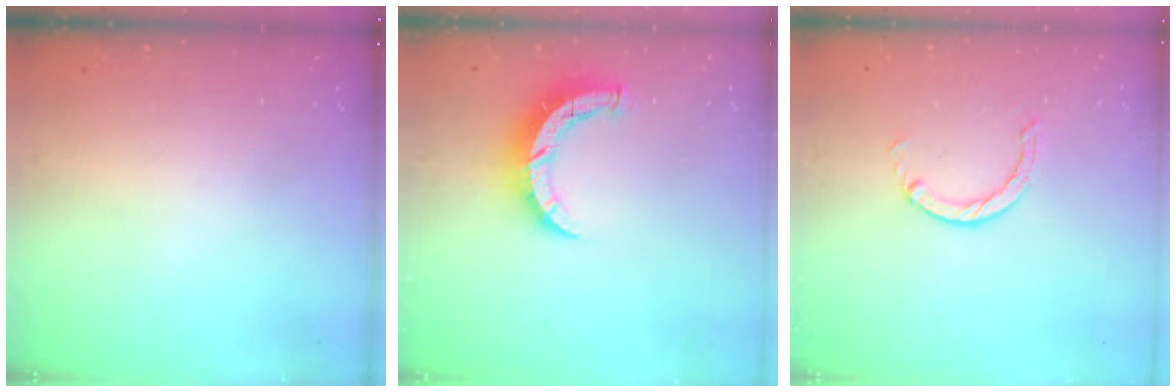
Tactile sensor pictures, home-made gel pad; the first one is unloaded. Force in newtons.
{"total": 8.1, "press": 8.1, "slide": 0.5}
{"total": 1.2, "press": 1.2, "slide": 0.2}